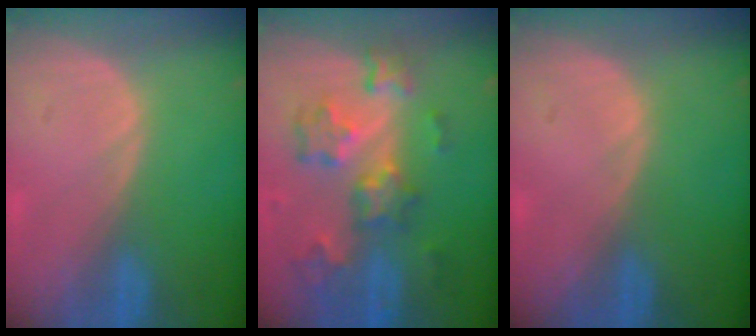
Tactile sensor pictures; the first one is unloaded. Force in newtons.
{"total": 9.2, "press": 8.1, "slide": 4.4}
{"total": 0.0}